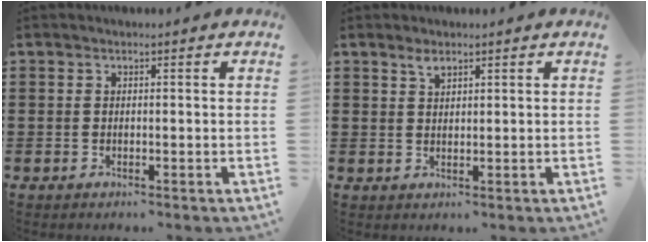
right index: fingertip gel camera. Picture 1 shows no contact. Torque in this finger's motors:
{"motor_torque": [0.17, 0.23, 0.00, 0.00]}